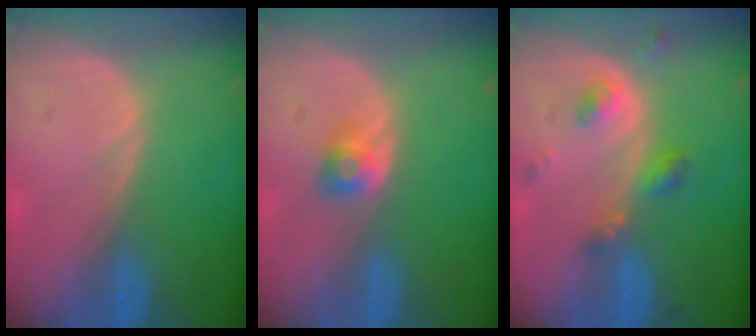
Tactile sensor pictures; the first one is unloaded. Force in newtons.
{"total": 2.7, "press": 2.4, "slide": 1.2}
{"total": 4.6, "press": 4.1, "slide": 2.0}